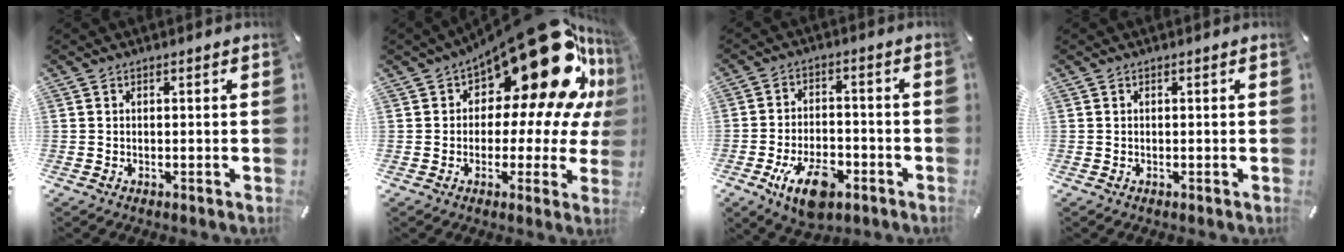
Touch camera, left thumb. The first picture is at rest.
{"total": 26.1, "force": [12.6, 12.2, 19.4], "torque": [-0.256, -0.098, 0.218]}
{"total": 11.1, "force": [-5.5, 6.0, 7.6], "torque": [-0.139, 0.019, -0.095]}
{"total": 0.0}